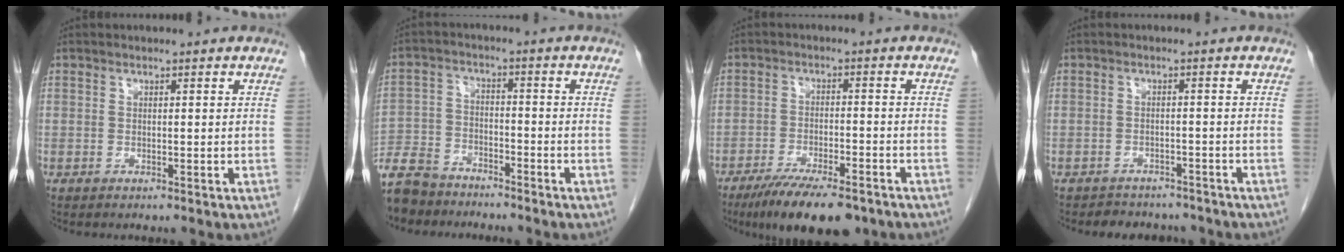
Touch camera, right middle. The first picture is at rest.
{"total": 10.8, "force": [-9.3, 4.7, 3.0], "torque": [-0.070, -0.005, -0.166]}
{"total": 12.2, "force": [-9.2, 3.1, 7.5], "torque": [-0.115, -0.018, -0.143]}
{"total": 6.3, "force": [-5.7, 2.6, 0.8], "torque": [-0.009, 0.003, -0.069]}